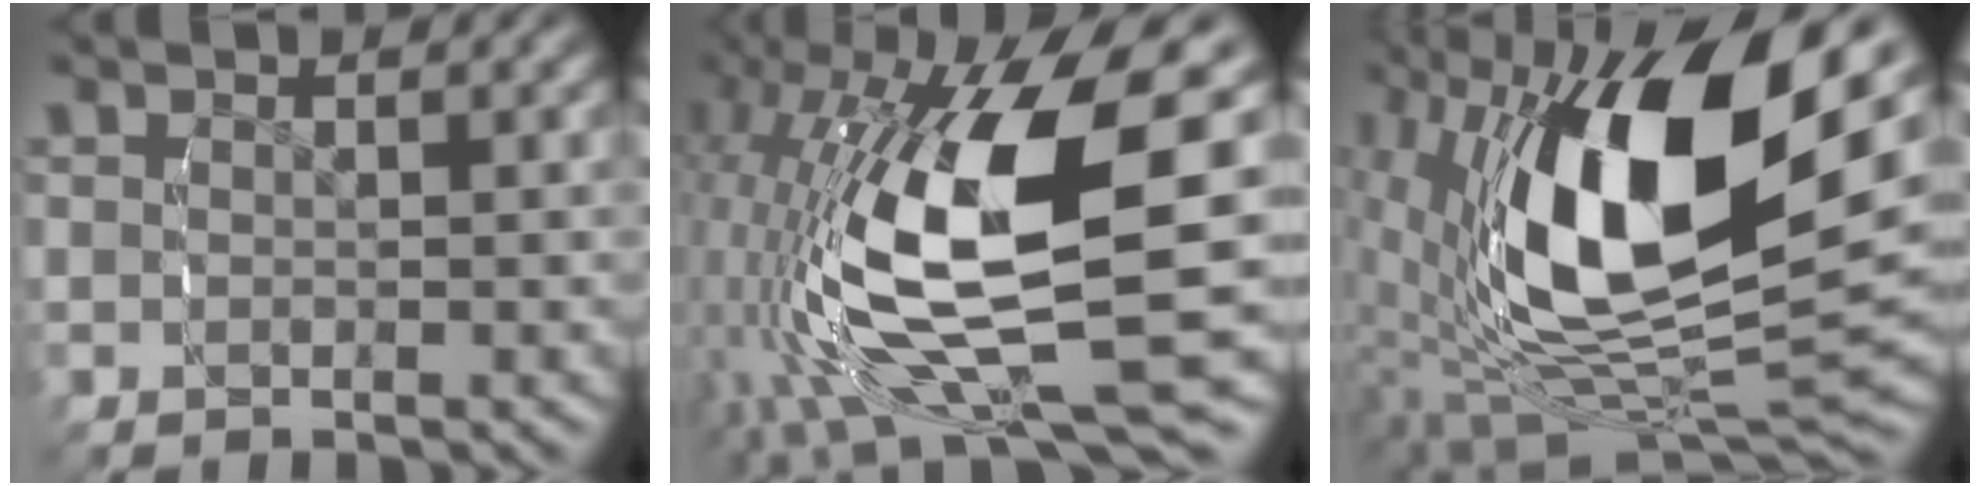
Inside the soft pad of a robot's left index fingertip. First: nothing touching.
{"total": 14.7, "force": [-2.4, 6.9, 12.7], "torque": [-0.255, -0.035, -0.011]}
{"total": 18.1, "force": [0.7, 8.5, 16.0], "torque": [-0.282, -0.022, 0.030]}